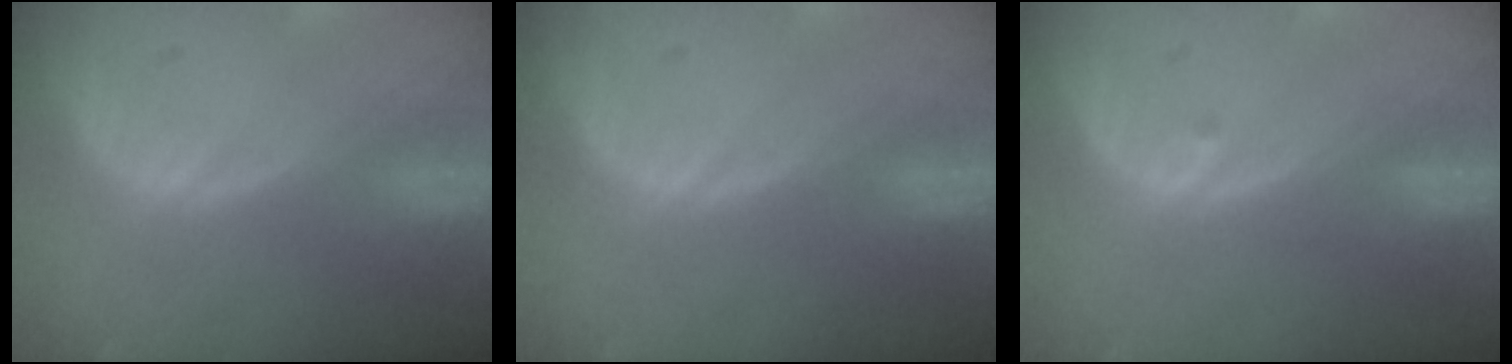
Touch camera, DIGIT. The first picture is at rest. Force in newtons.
{"total": 0.0}
{"total": 0.5, "press": 0.4, "slide": 0.3}